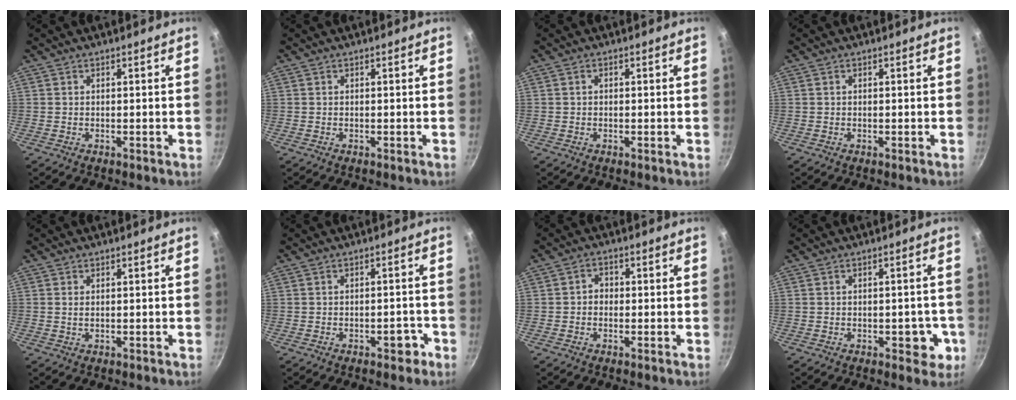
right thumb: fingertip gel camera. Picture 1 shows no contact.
{"total": 0.0}
{"total": 0.7, "force": [0.0, 0.6, 0.4], "torque": [-0.006, 0.005, 0.000]}
{"total": 0.0}
{"total": 0.9, "force": [0.1, 0.5, 0.8], "torque": [-0.015, 0.001, 0.002]}
{"total": 2.7, "force": [-1.4, 1.5, 1.7], "torque": [-0.002, 0.020, -0.012]}
{"total": 2.6, "force": [-0.4, 2.2, 1.3], "torque": [-0.010, 0.011, -0.011]}
{"total": 5.1, "force": [-1.5, 3.1, 3.9], "torque": [-0.014, 0.012, -0.017]}